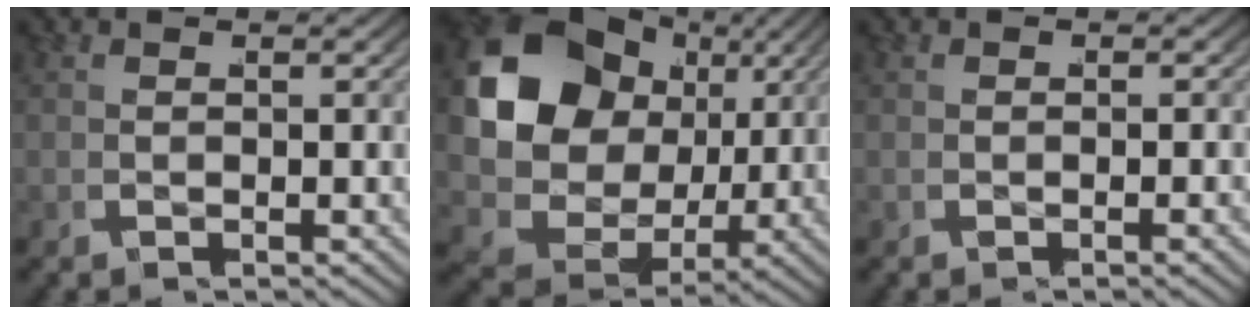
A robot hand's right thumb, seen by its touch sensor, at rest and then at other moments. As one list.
[{"total": 13.1, "force": [0.7, 10.2, 8.3], "torque": [-0.218, -0.041, 0.021]}, {"total": 0.6, "force": [-0.3, -0.2, 0.5], "torque": [-0.011, 0.002, -0.007]}]